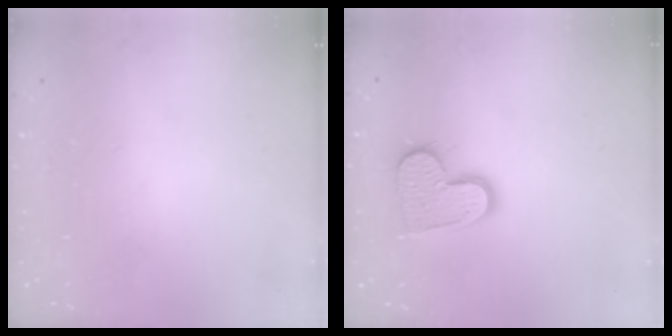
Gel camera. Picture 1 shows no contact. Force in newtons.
{"total": 12.8, "press": 12.7, "slide": 1.0}